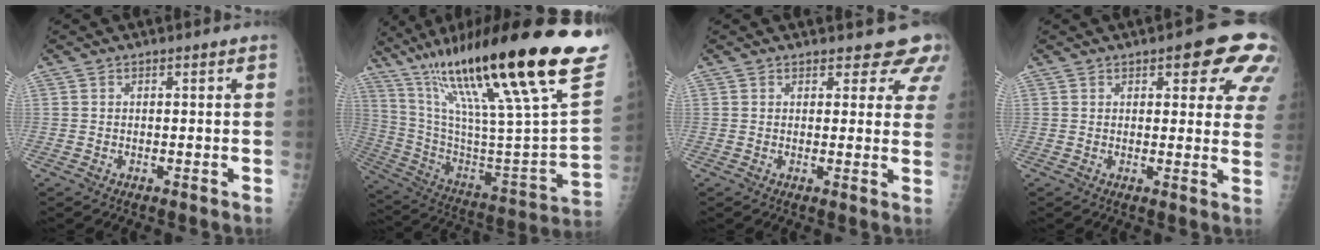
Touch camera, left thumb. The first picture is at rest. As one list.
[{"total": 40.9, "force": [24.0, 6.5, 32.4], "torque": [-0.427, -0.049, 0.396]}, {"total": 6.9, "force": [6.0, 3.1, 1.6], "torque": [0.029, -0.027, 0.048]}, {"total": 11.4, "force": [5.7, 4.6, 8.8], "torque": [-0.057, -0.018, 0.058]}]